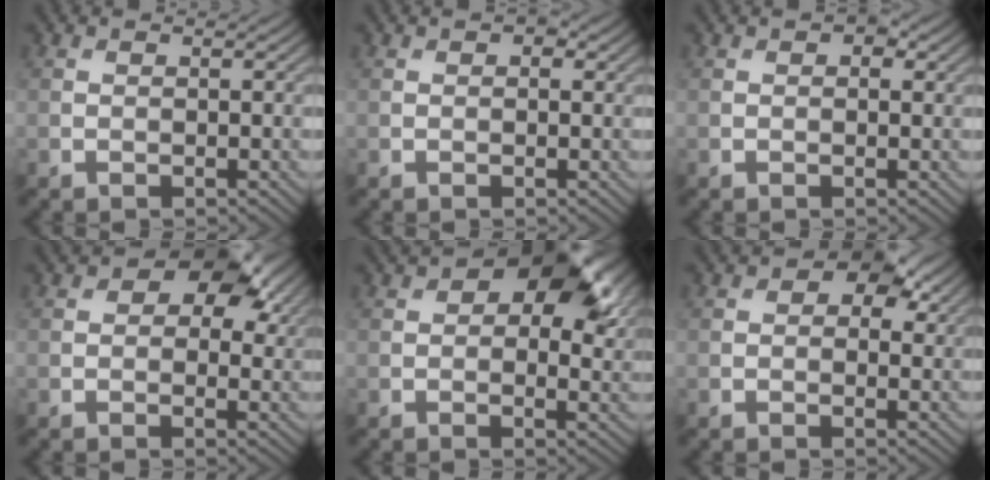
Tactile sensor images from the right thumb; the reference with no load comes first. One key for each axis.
{"total": 1.2, "fx": 0.5, "fy": 0.6, "fz": 0.8, "tx": -0.009, "ty": -0.001, "tz": 0.004}
{"total": 1.6, "fx": 0.7, "fy": 0.8, "fz": 1.1, "tx": -0.012, "ty": 0.000, "tz": 0.007}
{"total": 7.7, "fx": 3.6, "fy": 4.5, "fz": 5.1, "tx": -0.065, "ty": -0.001, "tz": 0.050}
{"total": 11.0, "fx": 4.9, "fy": 5.9, "fz": 7.9, "tx": -0.110, "ty": 0.003, "tz": 0.077}
{"total": 5.1, "fx": 2.4, "fy": 3.1, "fz": 3.3, "tx": -0.035, "ty": -0.003, "tz": 0.027}